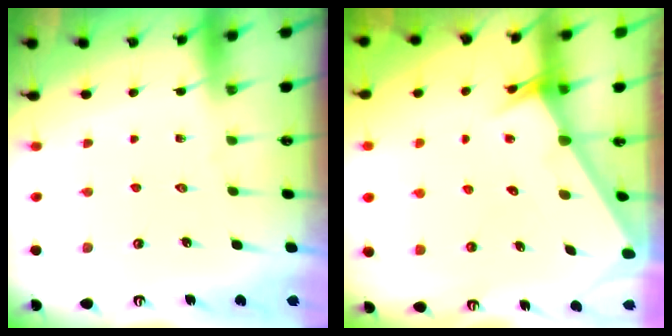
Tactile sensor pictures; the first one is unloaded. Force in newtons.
{"total": 2.6, "press": 2.6, "slide": 0.0}